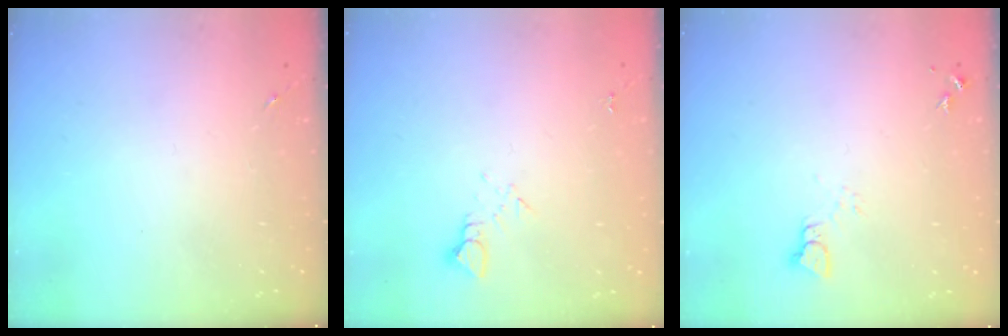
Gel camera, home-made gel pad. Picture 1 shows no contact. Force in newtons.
{"total": 2.7, "press": 2.7, "slide": 0.2}
{"total": 2.5, "press": 2.5, "slide": 0.1}